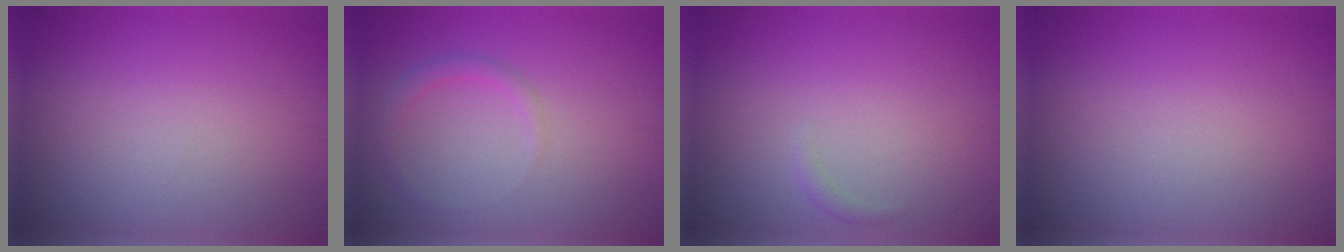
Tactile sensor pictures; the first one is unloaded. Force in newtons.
{"total": 1.5, "press": 1.5, "slide": 0.2}
{"total": 0.6, "press": 0.6, "slide": 0.1}
{"total": 0.0}